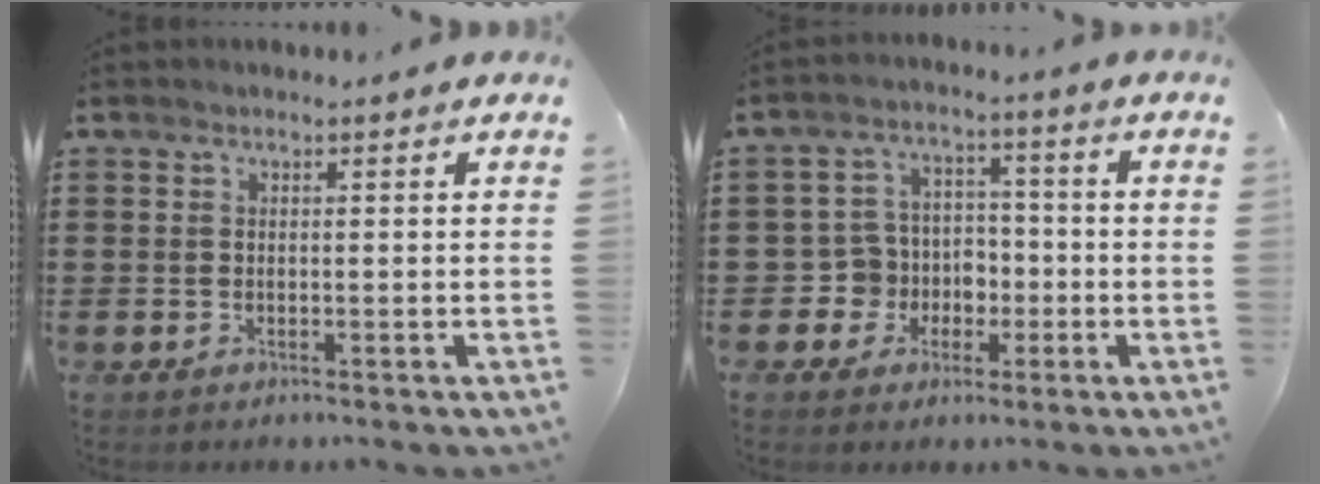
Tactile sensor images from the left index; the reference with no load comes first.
{"total": 5.5, "force": [-1.5, 5.3, 0.7], "torque": [-0.042, 0.005, -0.028]}